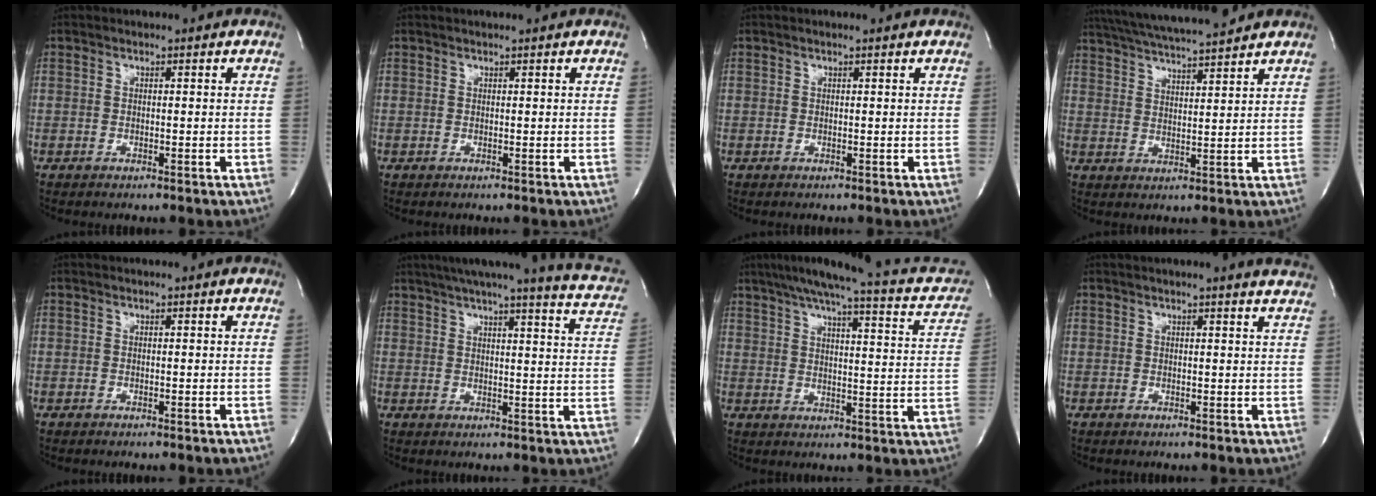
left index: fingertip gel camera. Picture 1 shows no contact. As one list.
[{"total": 1.5, "force": [1.4, -0.1, 0.6], "torque": [-0.008, 0.011, 0.022]}, {"total": 1.5, "force": [1.4, -0.1, 0.6], "torque": [-0.012, 0.010, 0.018]}, {"total": 13.7, "force": [12.3, 0.4, 6.1], "torque": [-0.119, 0.022, 0.196]}, {"total": 0.7, "force": [0.6, 0.0, 0.3], "torque": [-0.004, 0.006, 0.011]}, {"total": 18.6, "force": [15.7, 1.2, 9.9], "torque": [-0.133, -0.017, 0.179]}, {"total": 20.8, "force": [17.2, 3.7, 11.1], "torque": [-0.154, 0.005, 0.204]}, {"total": 8.6, "force": [8.0, -0.4, 3.3], "torque": [-0.045, -0.006, 0.073]}]